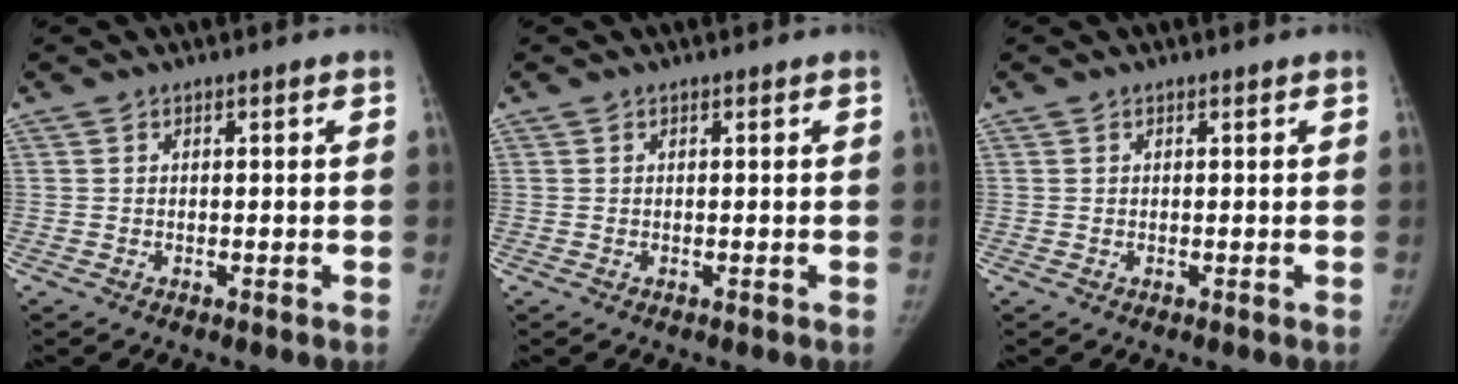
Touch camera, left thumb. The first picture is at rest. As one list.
[{"total": 0.0}, {"total": 0.0}]